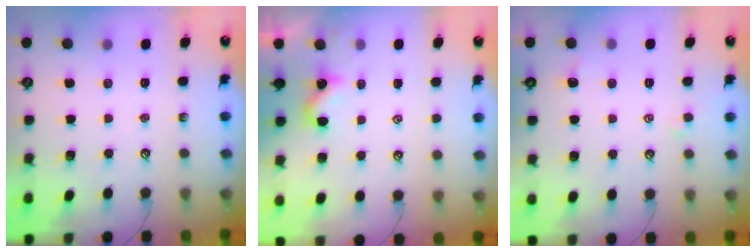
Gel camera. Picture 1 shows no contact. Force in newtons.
{"total": 1.6, "press": 1.6, "slide": 0.2}
{"total": 1.0, "press": 0.8, "slide": 0.5}